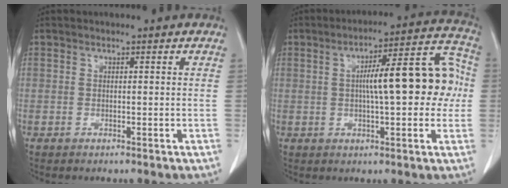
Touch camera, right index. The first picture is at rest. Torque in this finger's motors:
{"motor_torque": [1.07, -0.08, 0.51, 0.14]}